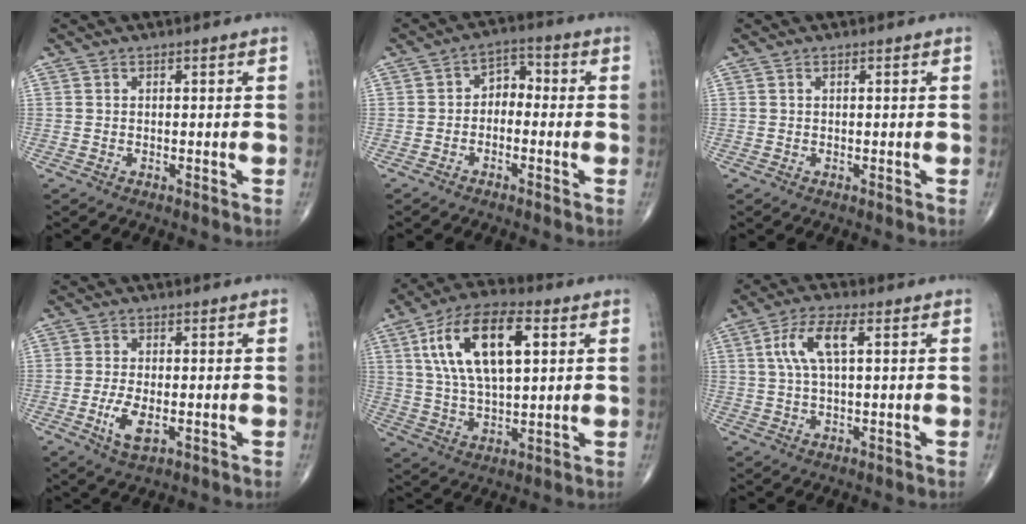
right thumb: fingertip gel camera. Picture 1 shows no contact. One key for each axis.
{"total": 4.5, "fx": -0.9, "fy": 3.2, "fz": 3.0, "tx": -0.027, "ty": 0.029, "tz": -0.030}
{"total": 0.0}
{"total": 4.5, "fx": -1.2, "fy": 2.0, "fz": 3.9, "tx": -0.075, "ty": -0.007, "tz": -0.019}
{"total": 17.6, "fx": 5.4, "fy": 8.0, "fz": 14.7, "tx": -0.262, "ty": 0.003, "tz": 0.096}
{"total": 7.7, "fx": 2.0, "fy": 2.7, "fz": 6.9, "tx": -0.147, "ty": 0.012, "tz": 0.037}